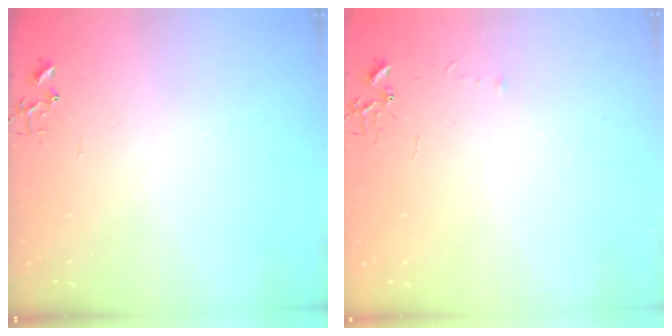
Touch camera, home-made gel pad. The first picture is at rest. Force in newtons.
{"total": 3.2, "press": 3.1, "slide": 0.5}